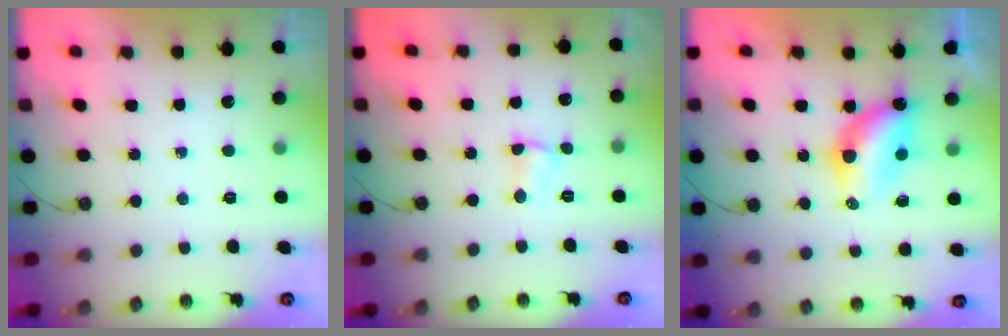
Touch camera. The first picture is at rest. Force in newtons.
{"total": 3.3, "press": 3.3, "slide": 0.5}
{"total": 7.9, "press": 7.9, "slide": 0.7}